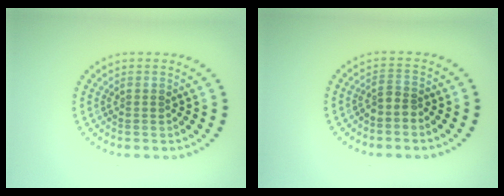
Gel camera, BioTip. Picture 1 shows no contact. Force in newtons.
{"total": 1.6, "press": 1.2, "slide": 1.0}